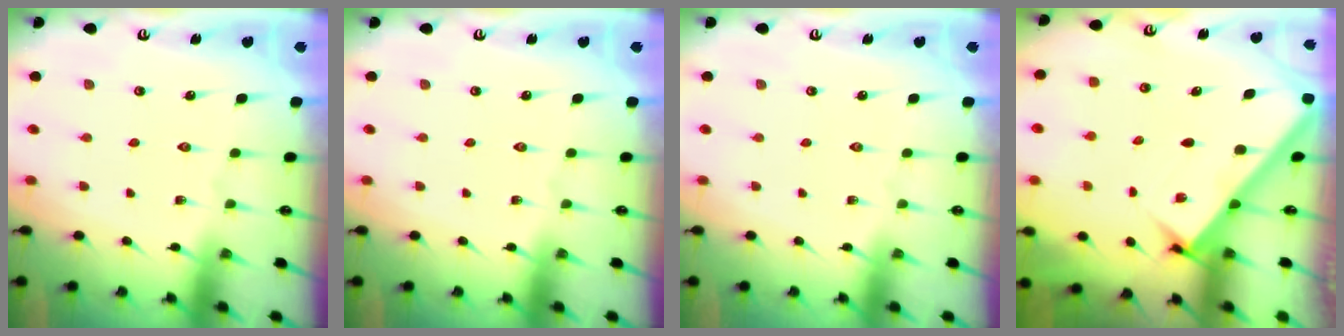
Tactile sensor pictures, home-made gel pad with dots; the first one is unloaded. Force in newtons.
{"total": 0.0}
{"total": 0.0}
{"total": 2.6, "press": 2.6, "slide": 0.3}